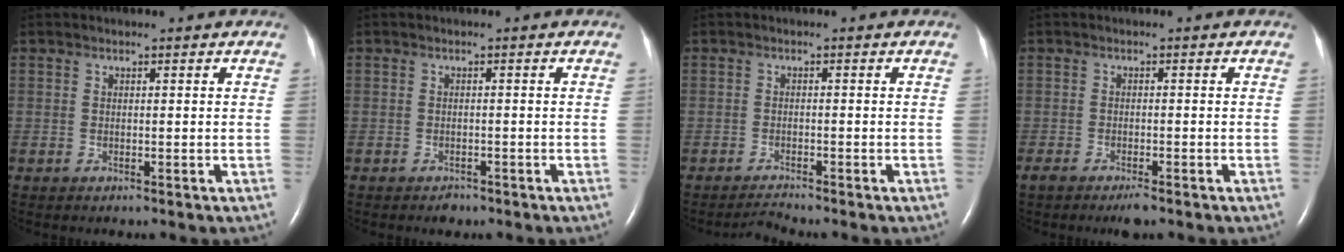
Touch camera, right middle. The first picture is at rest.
{"total": 1.3, "force": [-1.1, 0.7, 0.3], "torque": [-0.010, 0.000, -0.013]}
{"total": 1.6, "force": [-1.6, -0.3, 0.0], "torque": [-0.007, -0.012, -0.027]}
{"total": 3.5, "force": [-2.6, 0.8, 2.2], "torque": [-0.039, -0.009, -0.040]}